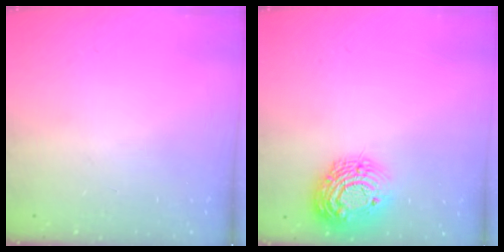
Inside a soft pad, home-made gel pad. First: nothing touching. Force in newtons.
{"total": 14.0, "press": 14.0, "slide": 1.0}